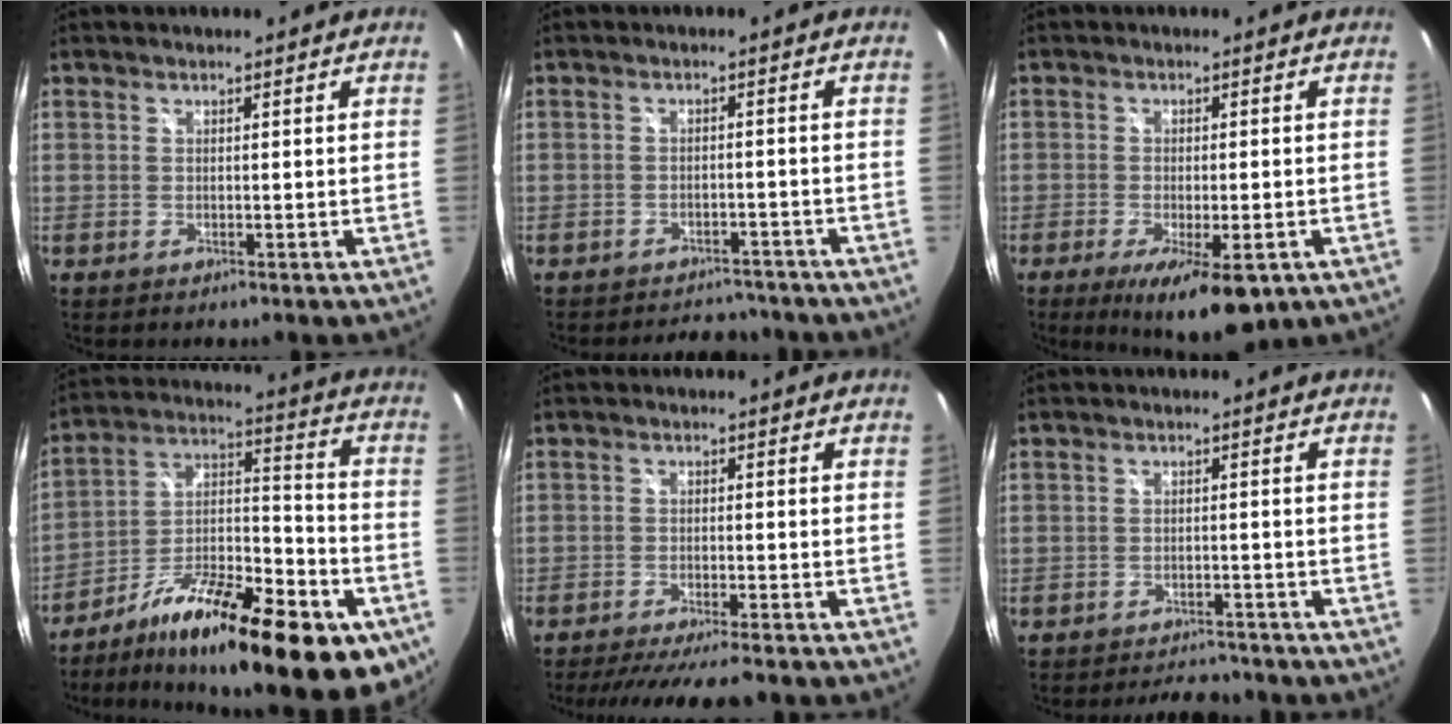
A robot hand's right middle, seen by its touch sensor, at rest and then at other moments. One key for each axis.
{"total": 8.4, "fx": -7.4, "fy": 3.3, "fz": 2.0, "tx": -0.046, "ty": 0.006, "tz": -0.094}
{"total": 11.1, "fx": -6.1, "fy": 3.4, "fz": 8.7, "tx": -0.151, "ty": -0.031, "tz": -0.085}
{"total": 27.6, "fx": -15.6, "fy": 9.2, "fz": 20.8, "tx": -0.313, "ty": -0.001, "tz": -0.239}
{"total": 11.3, "fx": -10.0, "fy": 1.0, "fz": 5.2, "tx": -0.109, "ty": -0.022, "tz": -0.149}
{"total": 7.8, "fx": -7.1, "fy": 2.5, "fz": 2.1, "tx": -0.053, "ty": 0.004, "tz": -0.095}